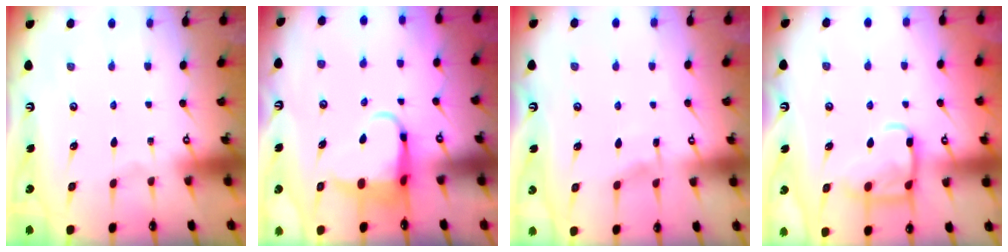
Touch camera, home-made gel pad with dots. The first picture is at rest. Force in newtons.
{"total": 5.6, "press": 5.5, "slide": 1.2}
{"total": 3.7, "press": 3.7, "slide": 0.3}
{"total": 15.1, "press": 15.1, "slide": 1.4}